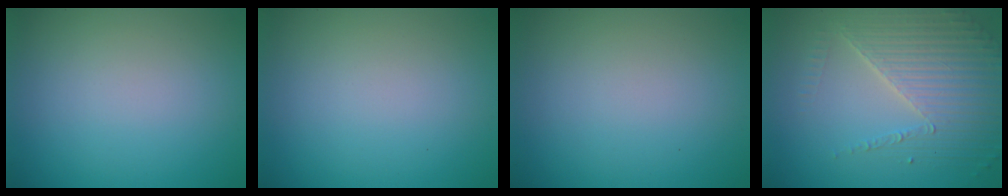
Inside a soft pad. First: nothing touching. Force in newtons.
{"total": 0.0}
{"total": 0.0}
{"total": 5.1, "press": 4.2, "slide": 2.9}